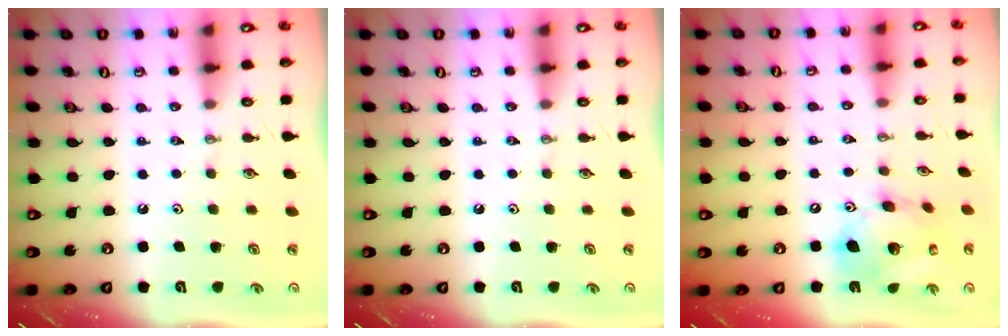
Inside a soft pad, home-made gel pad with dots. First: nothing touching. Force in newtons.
{"total": 0.0}
{"total": 17.9, "press": 17.6, "slide": 3.4}